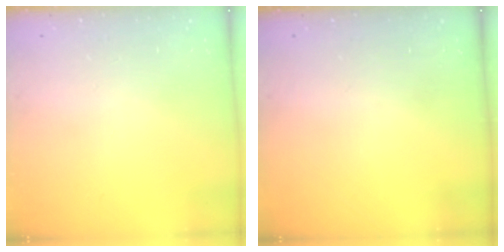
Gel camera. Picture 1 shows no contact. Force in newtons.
{"total": 0.0}